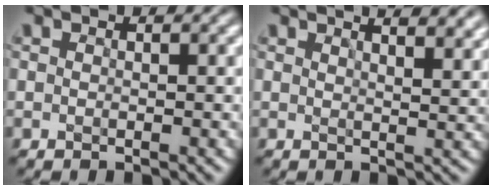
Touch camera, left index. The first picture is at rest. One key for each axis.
{"total": 6.4, "fx": 4.8, "fy": 2.3, "fz": 3.4, "tx": -0.008, "ty": 0.039, "tz": 0.029}